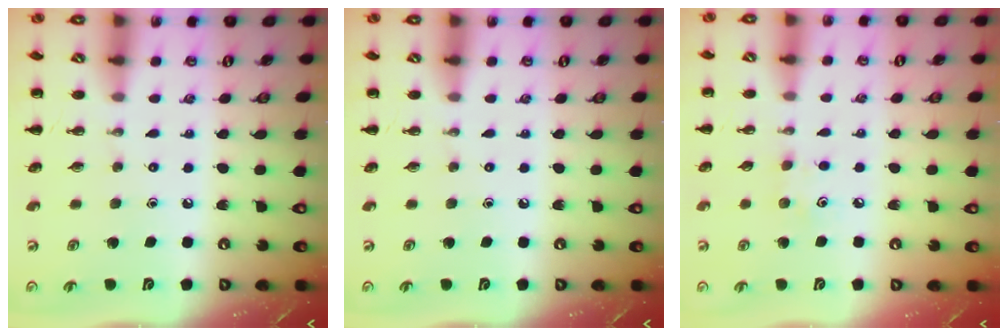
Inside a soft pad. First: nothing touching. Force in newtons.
{"total": 0.0}
{"total": 5.3, "press": 5.1, "slide": 1.6}